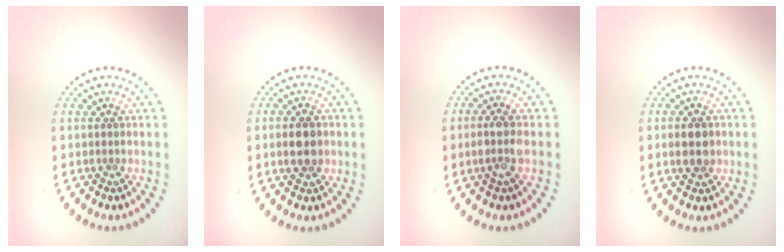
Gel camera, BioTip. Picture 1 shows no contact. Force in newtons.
{"total": 3.3, "press": 3.3, "slide": 0.1}
{"total": 2.2, "press": 2.0, "slide": 1.0}
{"total": 2.9, "press": 2.9, "slide": 0.1}